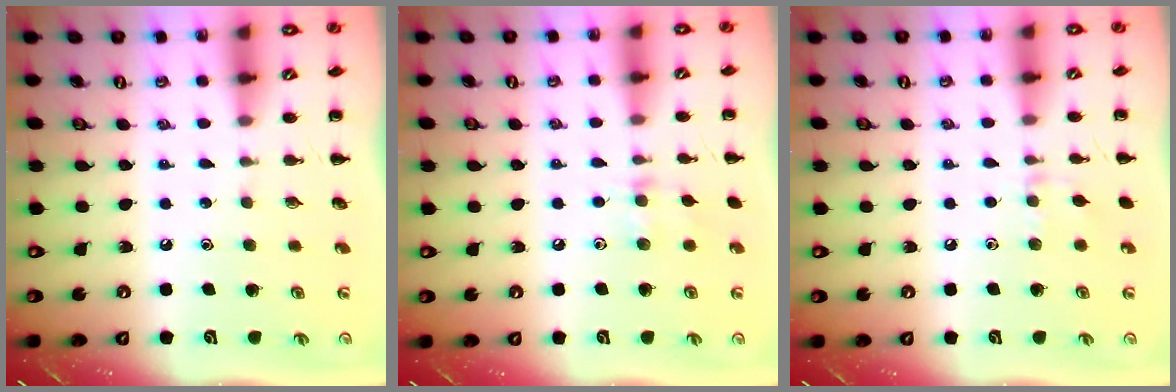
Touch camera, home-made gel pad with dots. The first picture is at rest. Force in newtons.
{"total": 6.8, "press": 6.6, "slide": 1.5}
{"total": 6.5, "press": 6.2, "slide": 1.8}